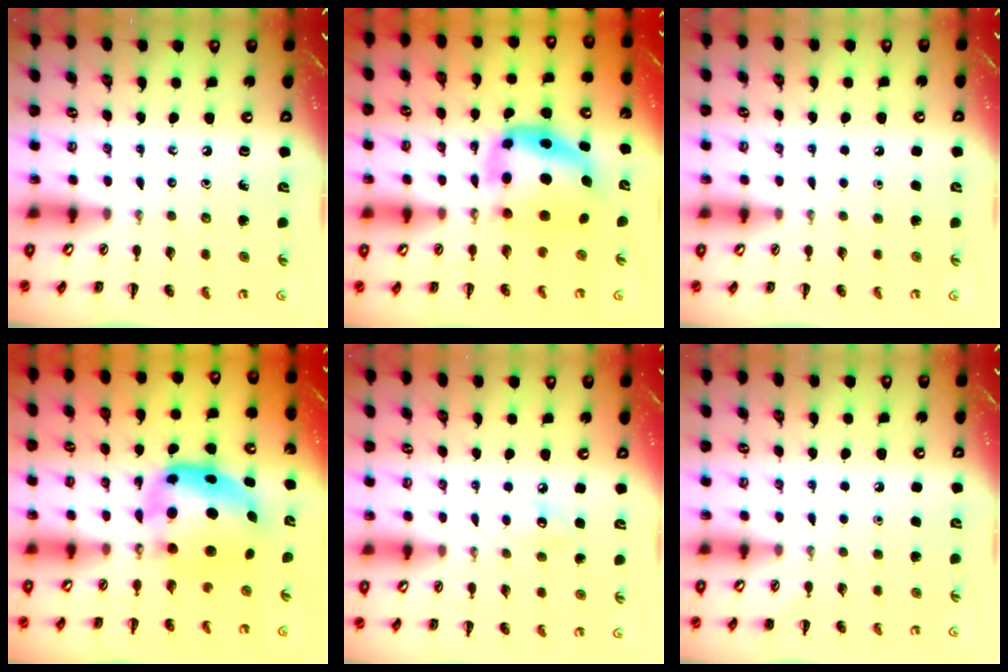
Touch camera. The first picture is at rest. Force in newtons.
{"total": 6.3, "press": 6.1, "slide": 1.6}
{"total": 1.7, "press": 1.7, "slide": 0.1}
{"total": 8.5, "press": 8.3, "slide": 2.0}
{"total": 5.1, "press": 5.0, "slide": 1.3}
{"total": 1.6, "press": 1.6, "slide": 0.1}